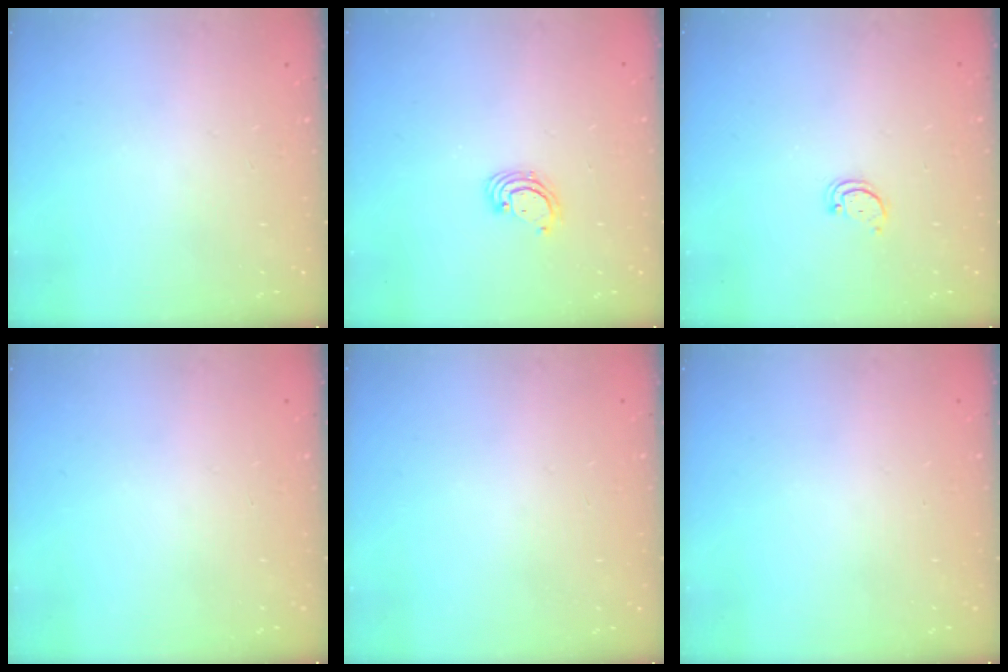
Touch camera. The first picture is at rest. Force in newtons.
{"total": 3.4, "press": 3.4, "slide": 0.3}
{"total": 2.2, "press": 2.1, "slide": 0.4}
{"total": 0.0}
{"total": 0.0}
{"total": 0.0}